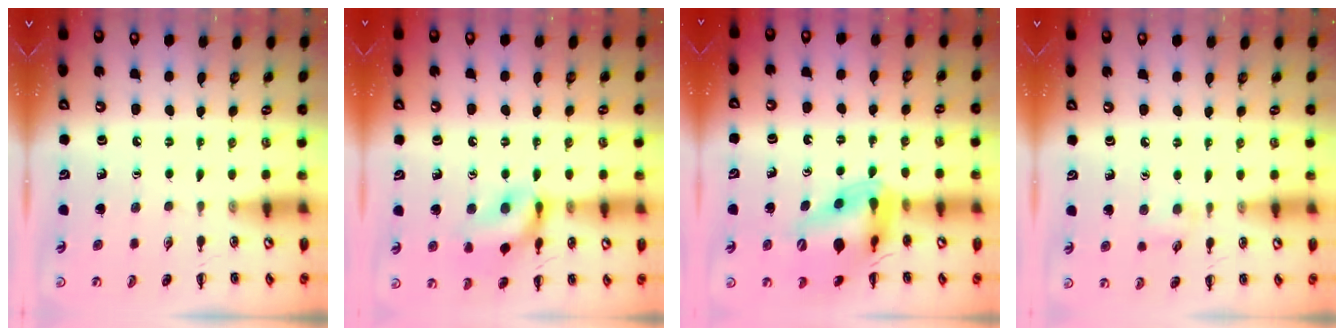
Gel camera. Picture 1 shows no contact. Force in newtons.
{"total": 14.3, "press": 14.2, "slide": 1.6}
{"total": 14.3, "press": 13.8, "slide": 3.6}
{"total": 5.8, "press": 5.4, "slide": 2.1}